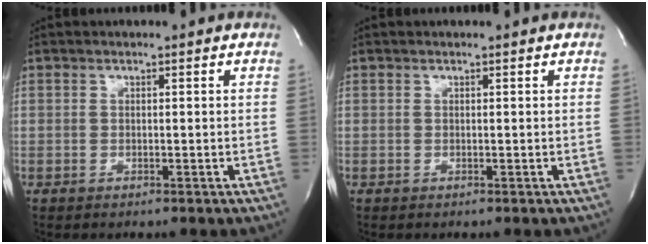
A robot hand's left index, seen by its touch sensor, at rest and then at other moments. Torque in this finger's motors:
{"motor_torque": [-0.02, 0.02, 0.00, 0.00]}